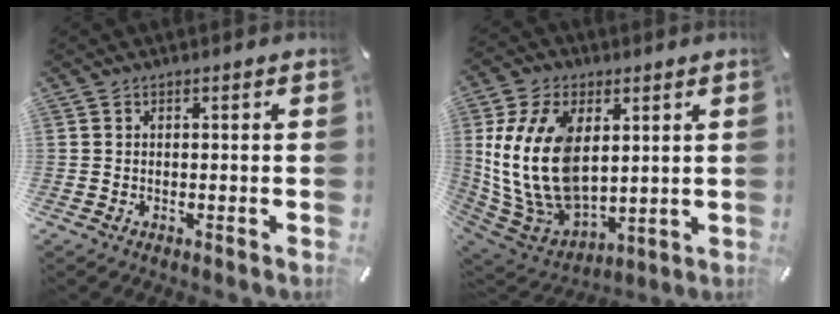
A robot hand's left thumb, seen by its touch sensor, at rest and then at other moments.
{"total": 19.5, "force": [3.8, 13.2, 13.9], "torque": [-0.316, -0.011, 0.067]}